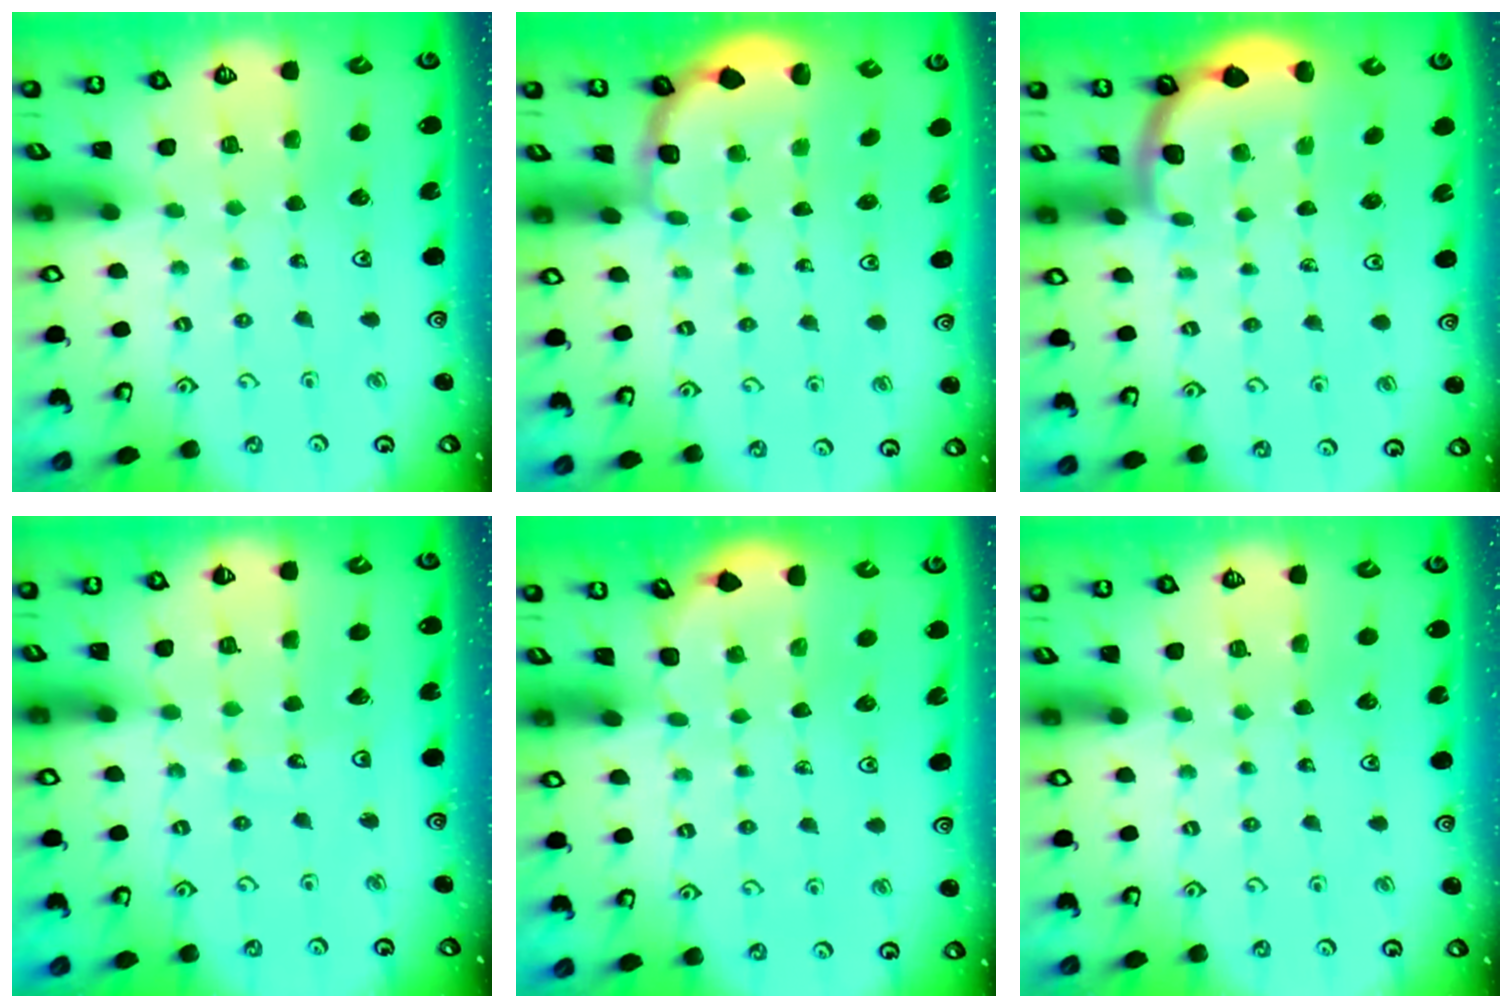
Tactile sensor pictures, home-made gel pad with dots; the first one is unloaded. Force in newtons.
{"total": 1.8, "press": 1.6, "slide": 0.7}
{"total": 1.7, "press": 1.6, "slide": 0.1}
{"total": 3.1, "press": 3.1, "slide": 0.5}
{"total": 2.4, "press": 2.0, "slide": 1.3}
{"total": 0.0}